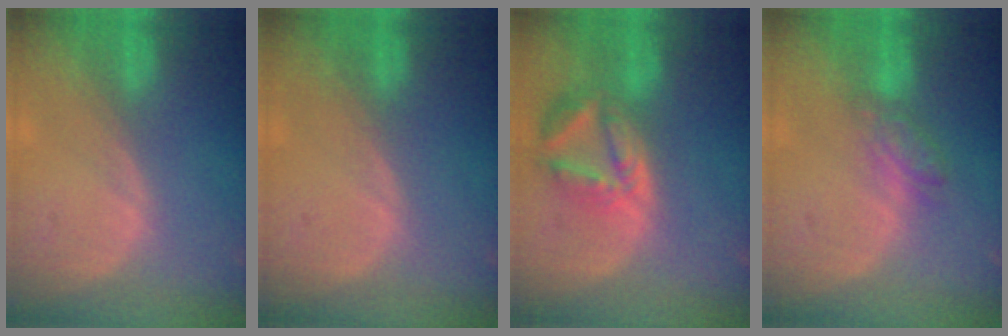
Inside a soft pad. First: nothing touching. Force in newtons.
{"total": 0.0}
{"total": 8.0, "press": 7.1, "slide": 3.8}
{"total": 4.2, "press": 4.1, "slide": 0.7}